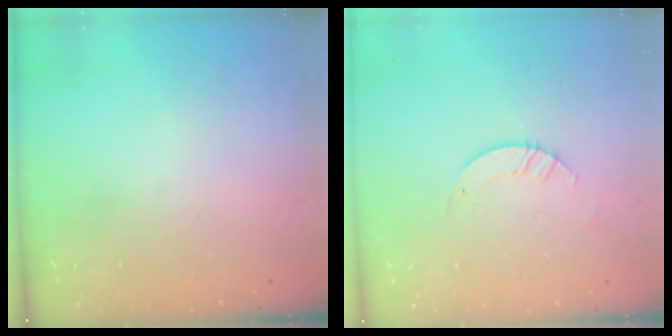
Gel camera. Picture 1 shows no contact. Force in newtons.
{"total": 2.8, "press": 2.8, "slide": 0.2}